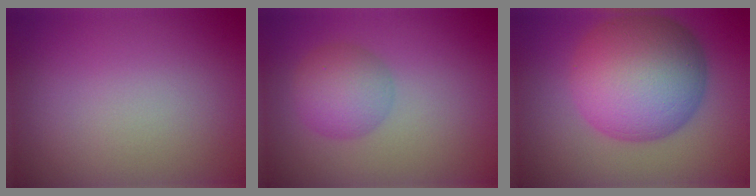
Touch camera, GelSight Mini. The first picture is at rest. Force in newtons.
{"total": 3.7, "press": 3.7, "slide": 0.1}
{"total": 11.7, "press": 11.7, "slide": 0.2}